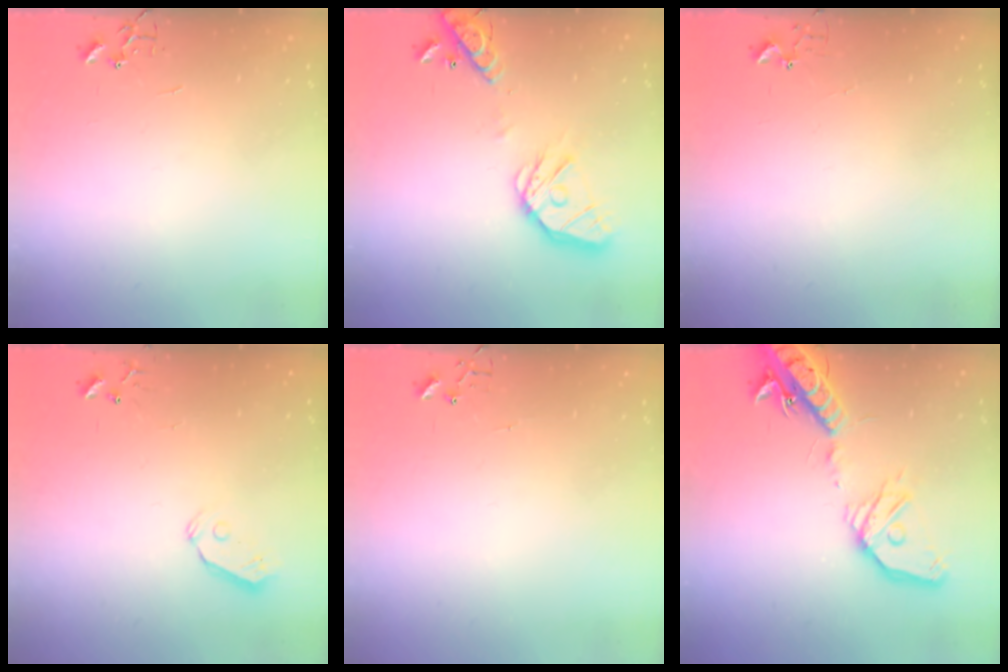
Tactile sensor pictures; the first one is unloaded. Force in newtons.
{"total": 17.6, "press": 17.3, "slide": 2.8}
{"total": 2.9, "press": 2.9, "slide": 0.3}
{"total": 6.4, "press": 6.4, "slide": 0.6}
{"total": 3.6, "press": 3.6, "slide": 0.4}
{"total": 20.1, "press": 19.7, "slide": 3.9}